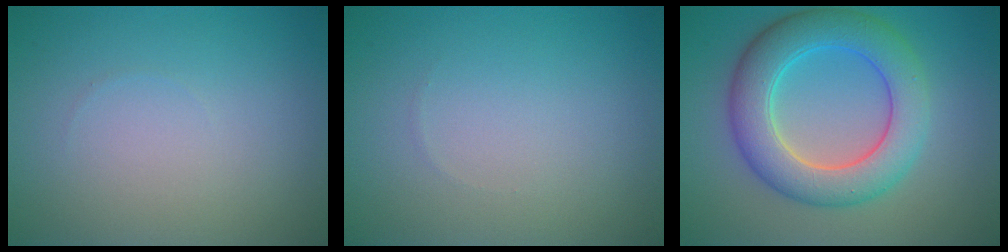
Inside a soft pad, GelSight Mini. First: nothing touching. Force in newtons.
{"total": 0.0}
{"total": 7.3, "press": 7.3, "slide": 0.3}